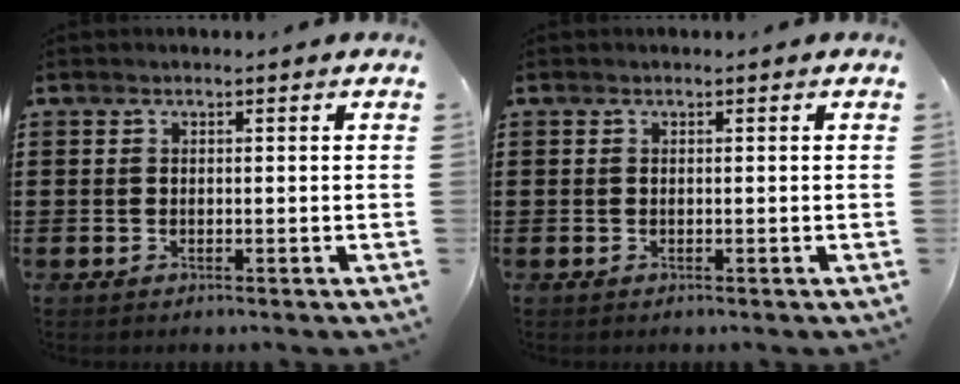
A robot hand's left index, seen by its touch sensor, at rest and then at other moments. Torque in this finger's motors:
{"motor_torque": [0.00, 0.00, 0.00, 0.00]}